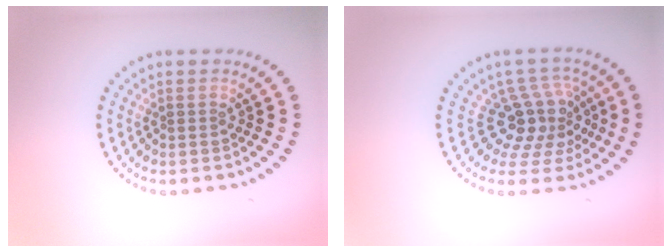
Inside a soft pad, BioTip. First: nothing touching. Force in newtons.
{"total": 4.4, "press": 3.3, "slide": 2.9}